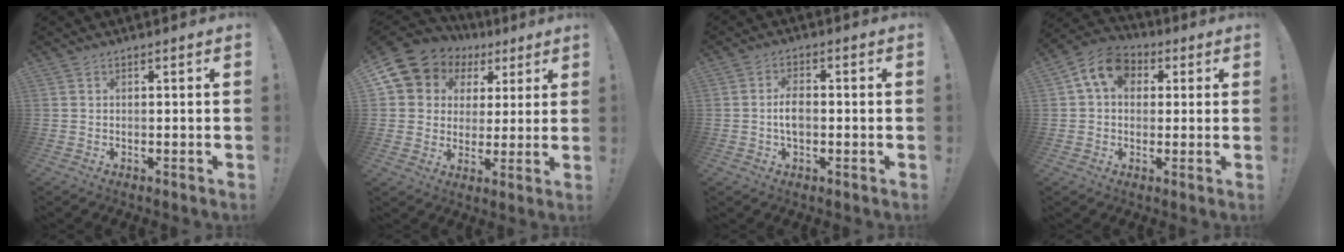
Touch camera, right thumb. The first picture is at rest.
{"total": 9.3, "force": [4.4, 7.9, 2.3], "torque": [-0.035, -0.034, 0.089]}
{"total": 5.0, "force": [-0.9, 2.7, 4.1], "torque": [-0.084, 0.006, -0.019]}
{"total": 10.7, "force": [3.4, 8.1, 6.2], "torque": [-0.096, 0.000, 0.067]}